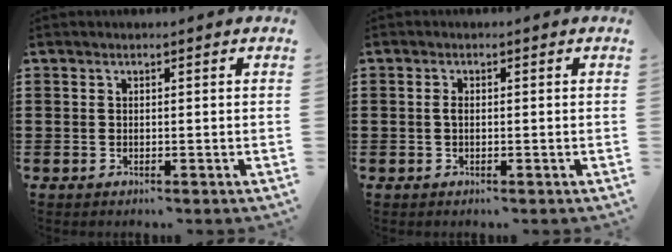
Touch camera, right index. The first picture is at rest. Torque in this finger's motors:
{"motor_torque": [0.33, -0.16, 0.20, 0.05]}